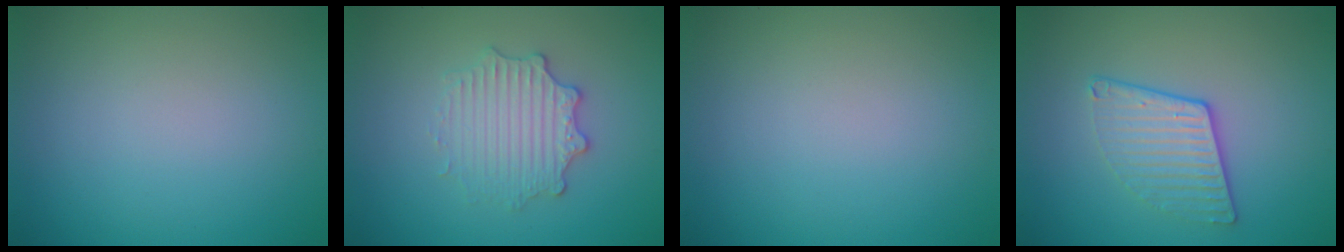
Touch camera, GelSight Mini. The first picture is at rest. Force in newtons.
{"total": 3.1, "press": 2.9, "slide": 1.0}
{"total": 0.0}
{"total": 2.8, "press": 2.3, "slide": 1.6}